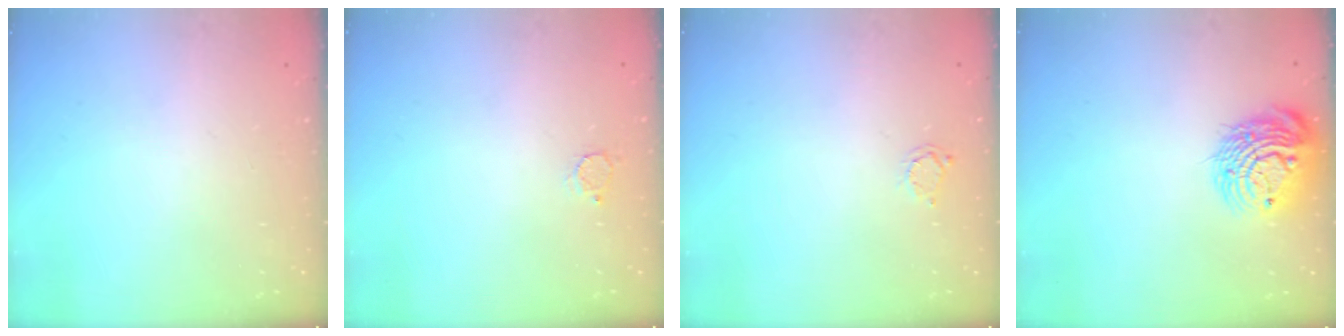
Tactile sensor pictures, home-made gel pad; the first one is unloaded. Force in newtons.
{"total": 2.3, "press": 2.3, "slide": 0.2}
{"total": 2.0, "press": 2.0, "slide": 0.3}
{"total": 13.6, "press": 13.4, "slide": 2.2}